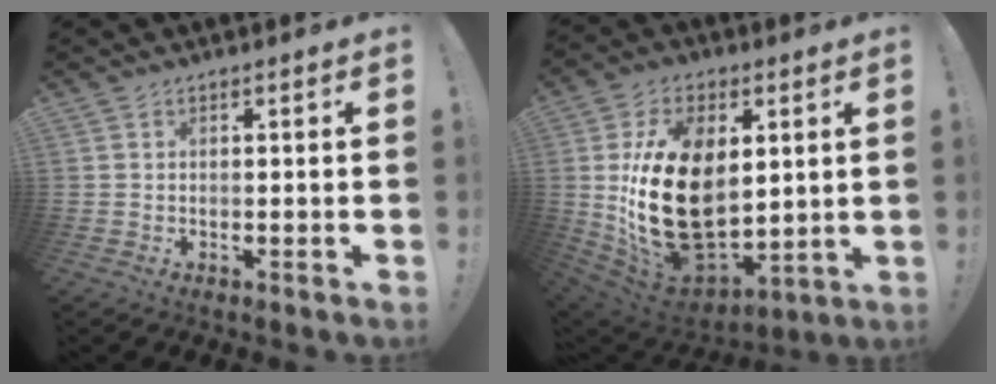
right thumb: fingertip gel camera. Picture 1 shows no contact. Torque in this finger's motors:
{"motor_torque": [0.15, 1.84, 2.77, 0.00, 0.98]}